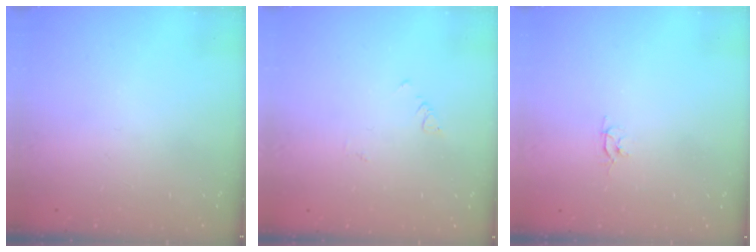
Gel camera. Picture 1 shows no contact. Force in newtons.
{"total": 1.8, "press": 1.7, "slide": 0.4}
{"total": 2.6, "press": 2.6, "slide": 0.3}